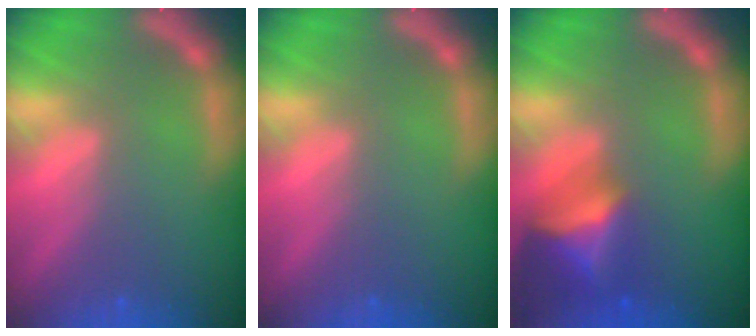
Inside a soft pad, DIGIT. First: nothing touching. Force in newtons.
{"total": 0.0}
{"total": 6.4}